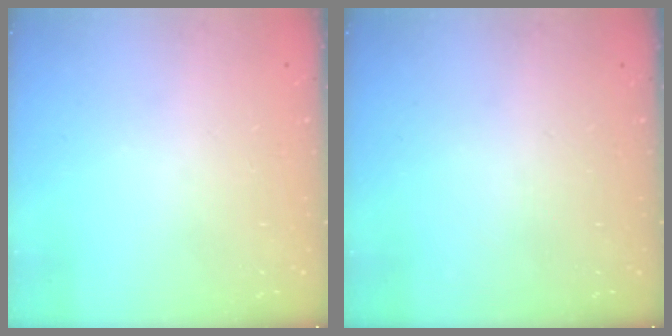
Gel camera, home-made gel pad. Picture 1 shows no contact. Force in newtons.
{"total": 0.0}